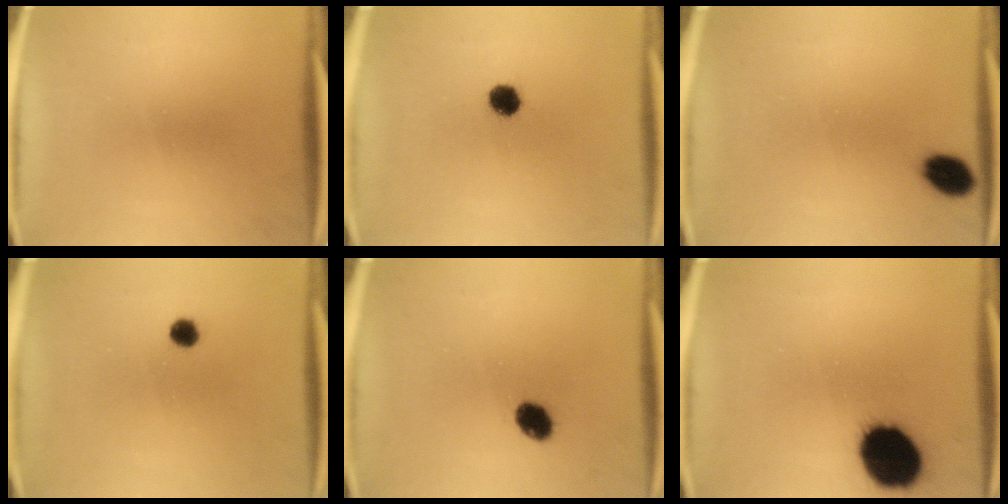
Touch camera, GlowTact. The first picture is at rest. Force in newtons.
{"total": 4.3}
{"total": 5.0}
{"total": 2.3}
{"total": 4.8}
{"total": 18.3}